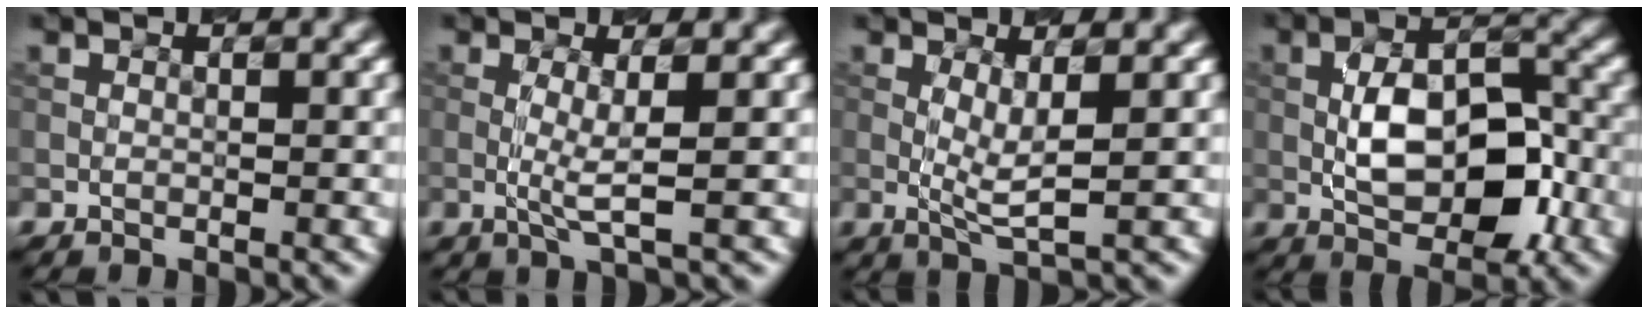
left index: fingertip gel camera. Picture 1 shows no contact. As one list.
[{"total": 2.3, "force": [0.2, 0.2, 2.3], "torque": [-0.051, -0.009, 0.001]}, {"total": 2.6, "force": [0.6, 0.4, 2.5], "torque": [-0.054, -0.010, 0.013]}, {"total": 8.0, "force": [-1.1, 4.1, 6.8], "torque": [-0.112, 0.008, -0.019]}]